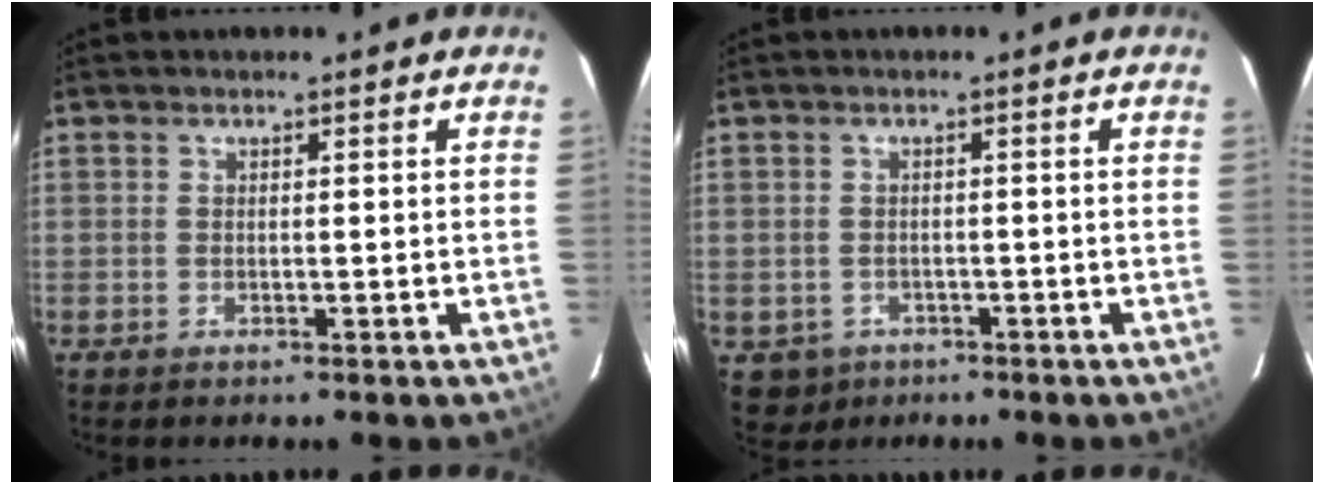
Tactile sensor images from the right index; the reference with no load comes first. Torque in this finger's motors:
{"motor_torque": [-0.34, 0.00, -1.06, -0.21]}